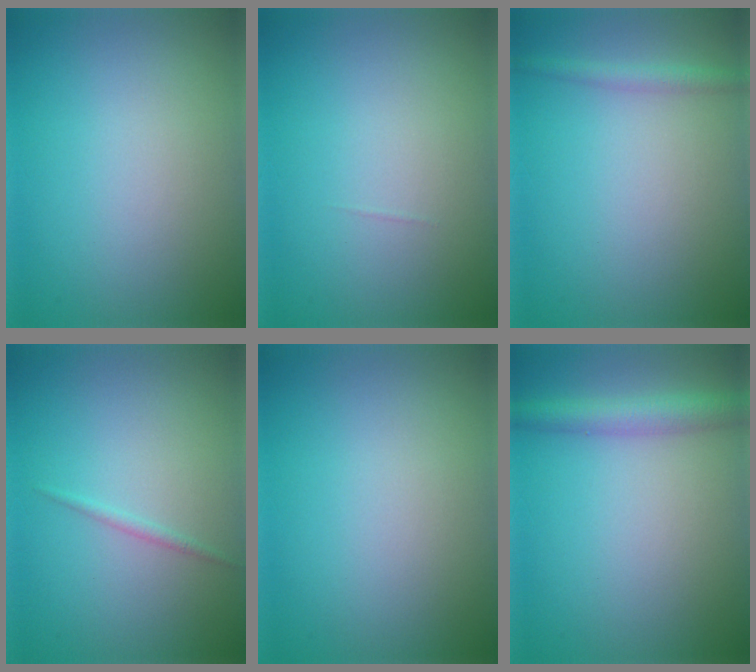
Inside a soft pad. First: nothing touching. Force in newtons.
{"total": 0.0}
{"total": 1.5, "press": 1.5, "slide": 0.0}
{"total": 0.7, "press": 0.7, "slide": 0.1}
{"total": 0.0}
{"total": 3.2, "press": 3.2, "slide": 0.1}